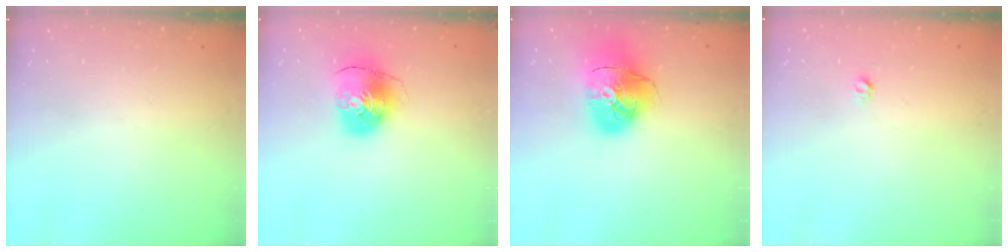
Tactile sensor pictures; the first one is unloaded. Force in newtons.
{"total": 9.4, "press": 9.2, "slide": 1.5}
{"total": 16.9, "press": 16.8, "slide": 2.0}
{"total": 3.0, "press": 2.9, "slide": 0.4}